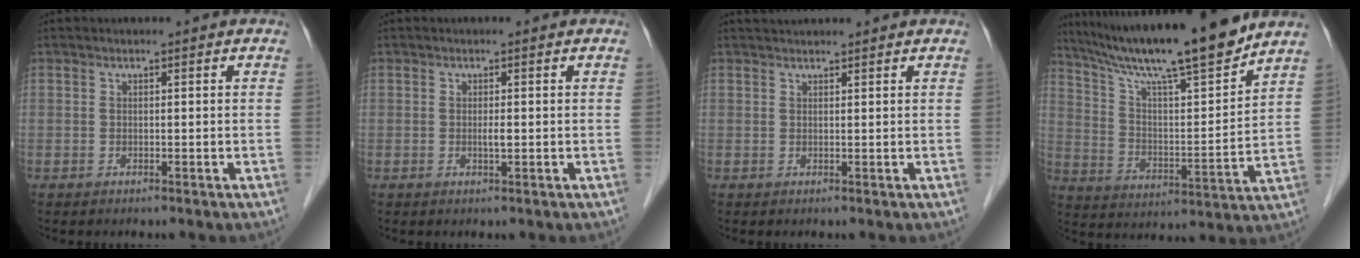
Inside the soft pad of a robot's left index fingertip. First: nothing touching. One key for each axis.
{"total": 1.0, "fx": -0.1, "fy": 0.1, "fz": 1.0, "tx": -0.020, "ty": -0.002, "tz": -0.001}
{"total": 2.2, "fx": 2.2, "fy": 0.3, "fz": 0.5, "tx": -0.008, "ty": 0.028, "tz": 0.038}
{"total": 18.8, "fx": 16.0, "fy": 0.1, "fz": 10.0, "tx": -0.167, "ty": 0.001, "tz": 0.263}